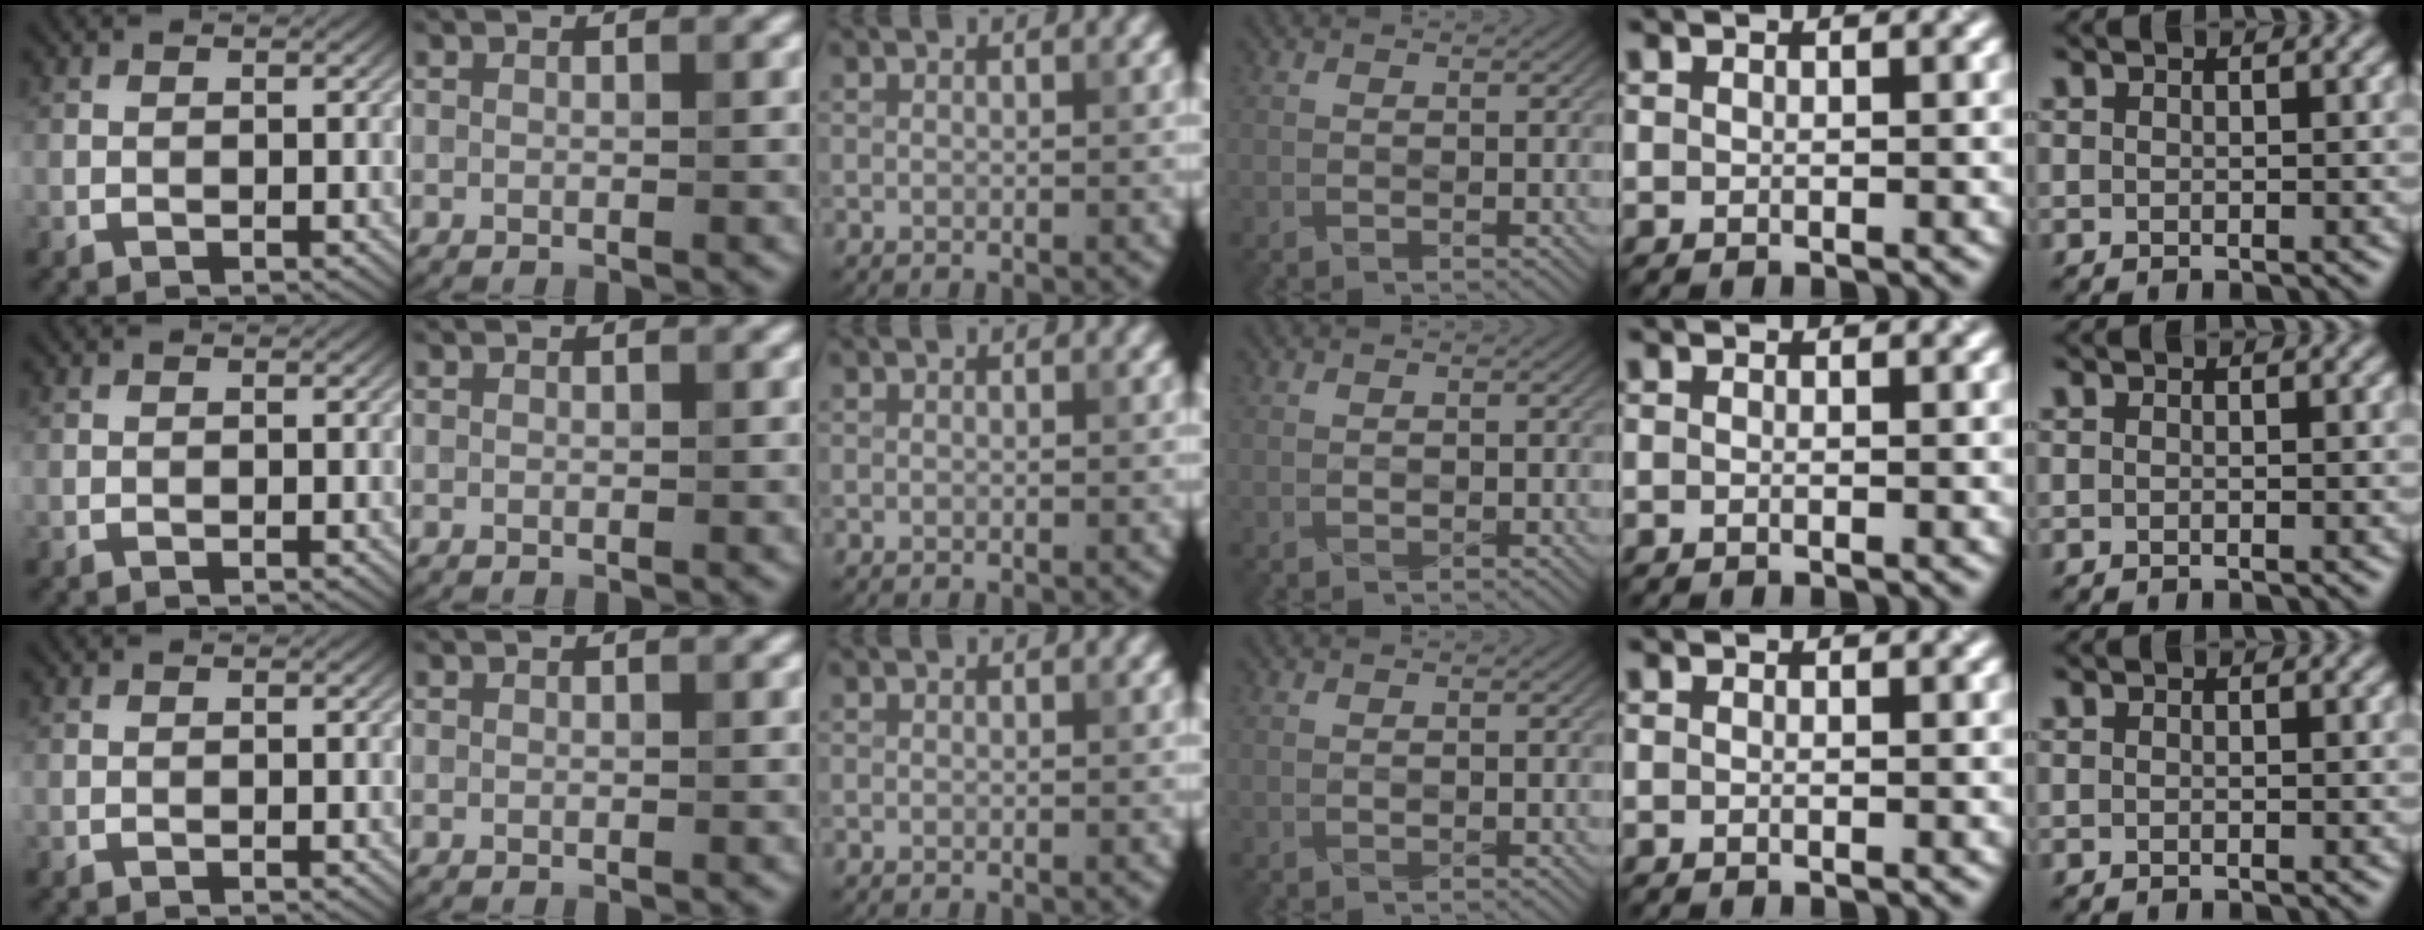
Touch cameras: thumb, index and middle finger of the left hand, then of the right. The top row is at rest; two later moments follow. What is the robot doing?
{"motion": "wrap", "object": "aluminum foil"}